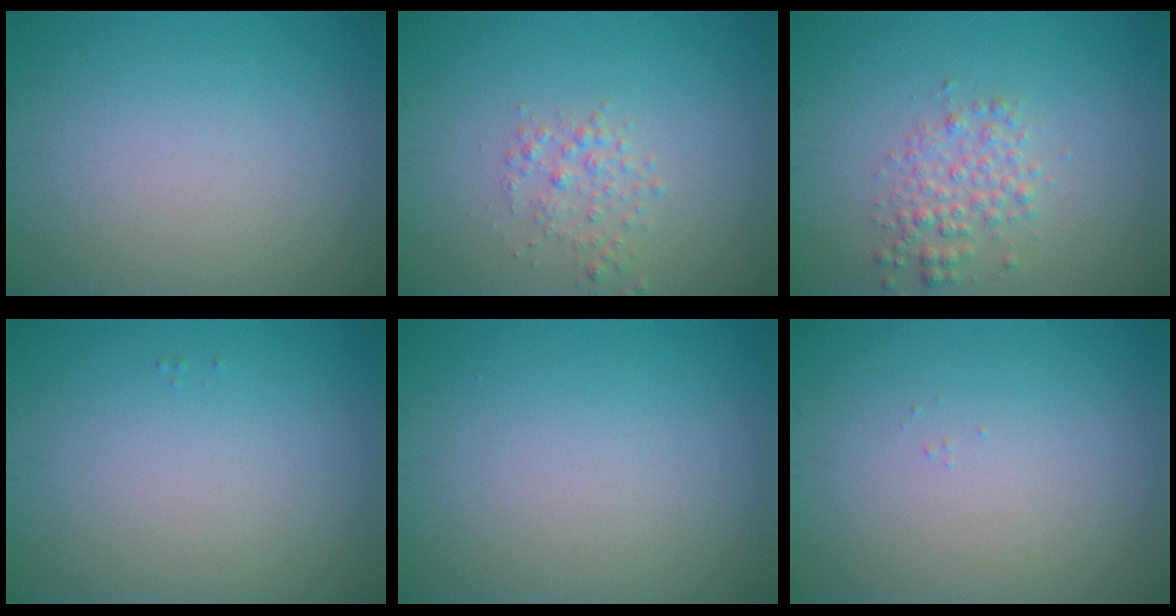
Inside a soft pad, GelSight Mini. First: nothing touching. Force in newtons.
{"total": 1.7, "press": 1.7, "slide": 0.1}
{"total": 2.5, "press": 2.5, "slide": 0.0}
{"total": 0.0}
{"total": 0.0}
{"total": 0.0}